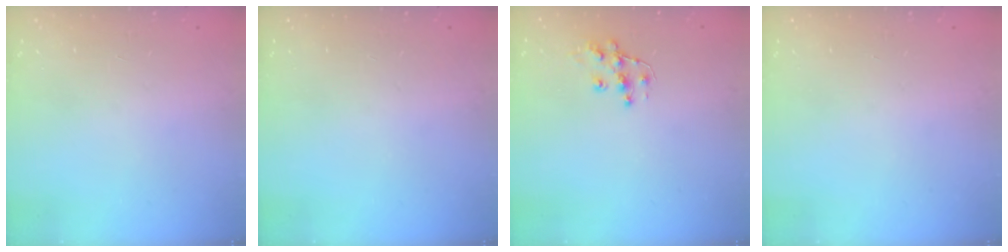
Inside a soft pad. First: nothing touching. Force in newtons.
{"total": 0.0}
{"total": 8.8, "press": 8.8, "slide": 0.6}
{"total": 0.0}